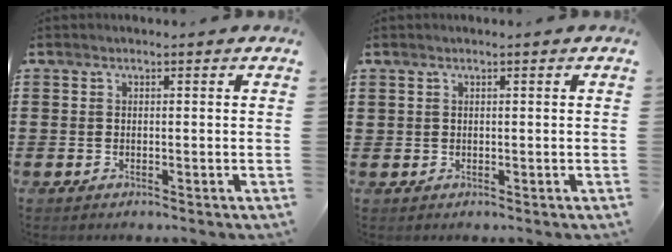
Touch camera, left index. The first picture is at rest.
{"total": 0.6, "force": [0.4, 0.5, 0.1], "torque": [-0.004, 0.003, 0.008]}